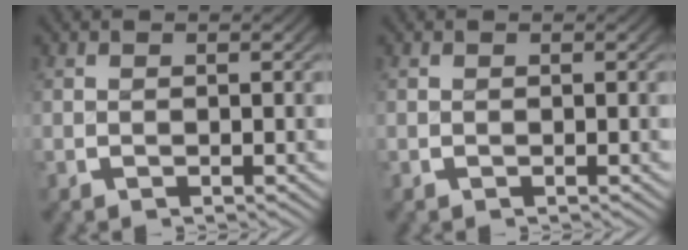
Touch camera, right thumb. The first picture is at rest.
{"total": 0.0}